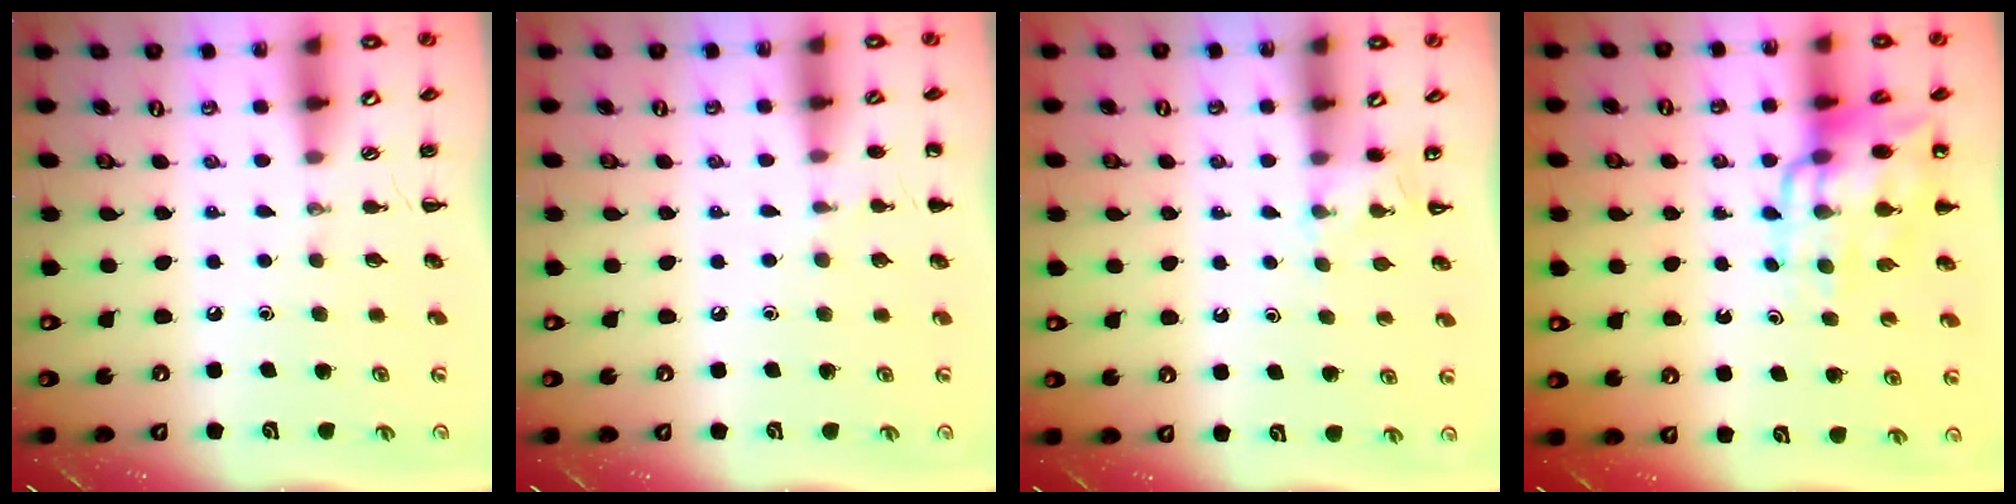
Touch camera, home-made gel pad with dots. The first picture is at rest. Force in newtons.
{"total": 5.3, "press": 5.1, "slide": 1.5}
{"total": 4.0, "press": 3.9, "slide": 1.1}
{"total": 13.4, "press": 13.0, "slide": 3.1}